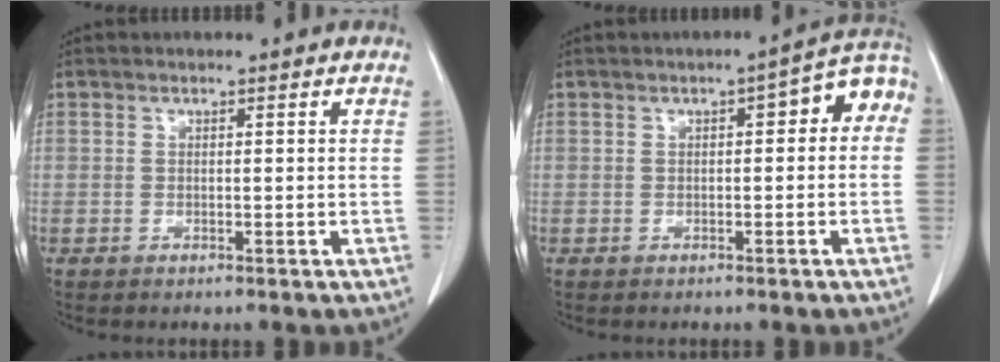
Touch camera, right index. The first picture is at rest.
{"total": 6.5, "force": [1.1, 2.2, 6.0], "torque": [-0.076, 0.034, 0.007]}